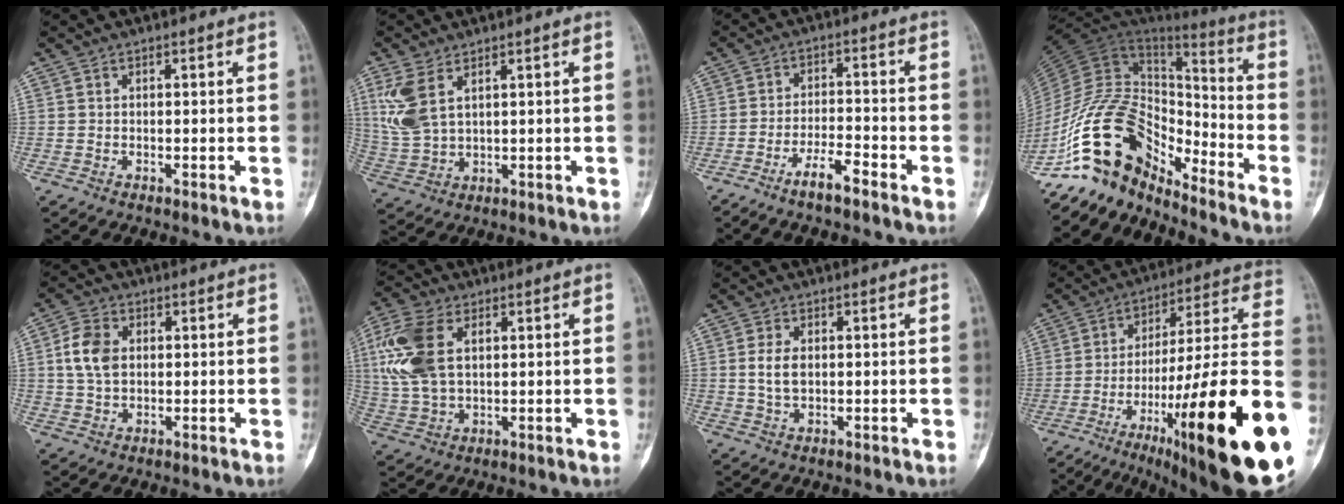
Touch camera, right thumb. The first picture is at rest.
{"total": 8.0, "force": [3.5, 4.3, 5.7], "torque": [-0.130, -0.002, 0.083]}
{"total": 5.5, "force": [-4.1, 0.7, 3.6], "torque": [-0.075, 0.027, -0.079]}
{"total": 19.1, "force": [-13.4, 8.7, 10.4], "torque": [-0.182, 0.102, -0.256]}
{"total": 6.8, "force": [1.0, 4.7, 4.7], "torque": [-0.094, 0.007, 0.018]}
{"total": 13.7, "force": [3.5, 8.2, 10.4], "torque": [-0.231, 0.009, 0.070]}
{"total": 4.2, "force": [0.4, 2.6, 3.3], "torque": [-0.068, 0.002, 0.009]}
{"total": 34.4, "force": [-12.9, 6.0, 31.4], "torque": [-0.389, 0.052, -0.193]}